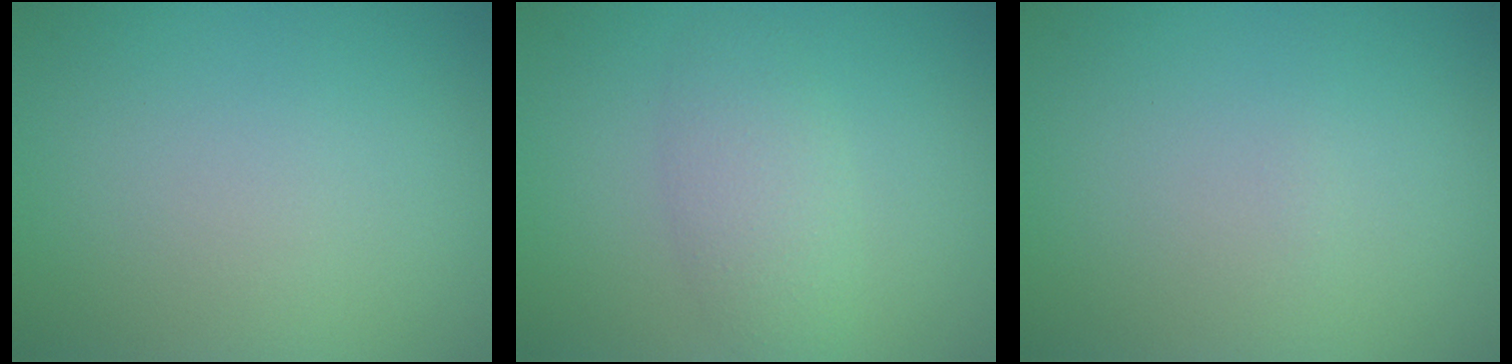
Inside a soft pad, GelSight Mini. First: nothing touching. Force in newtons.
{"total": 2.7, "press": 2.7, "slide": 0.1}
{"total": 0.0}